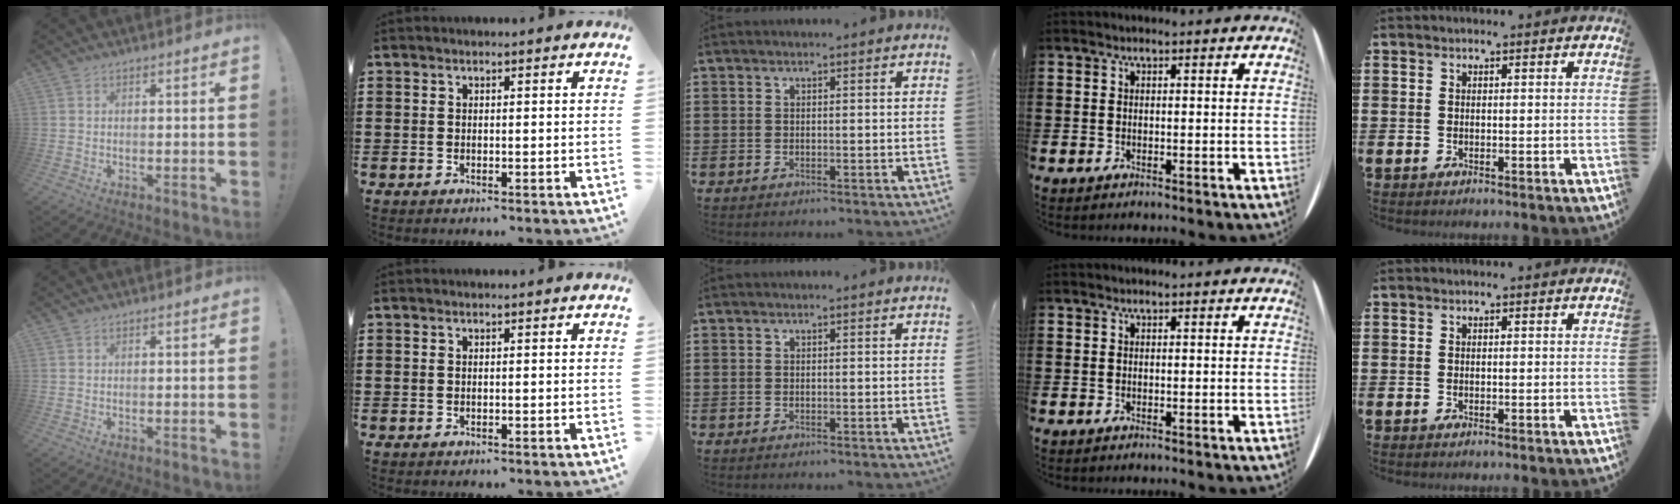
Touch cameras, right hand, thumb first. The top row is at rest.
{}